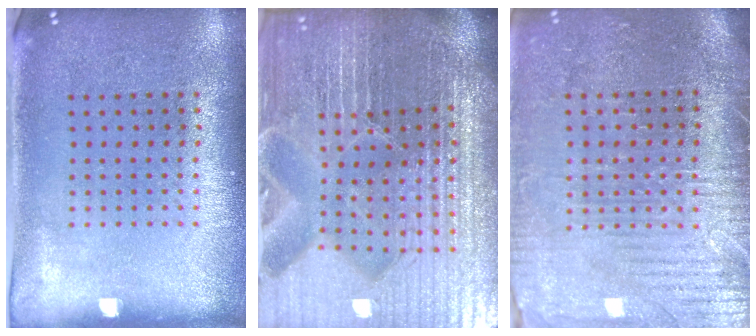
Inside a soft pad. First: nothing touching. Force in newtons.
{"total": 7.2, "press": 6.3, "slide": 3.5}
{"total": 3.7, "press": 3.4, "slide": 1.4}